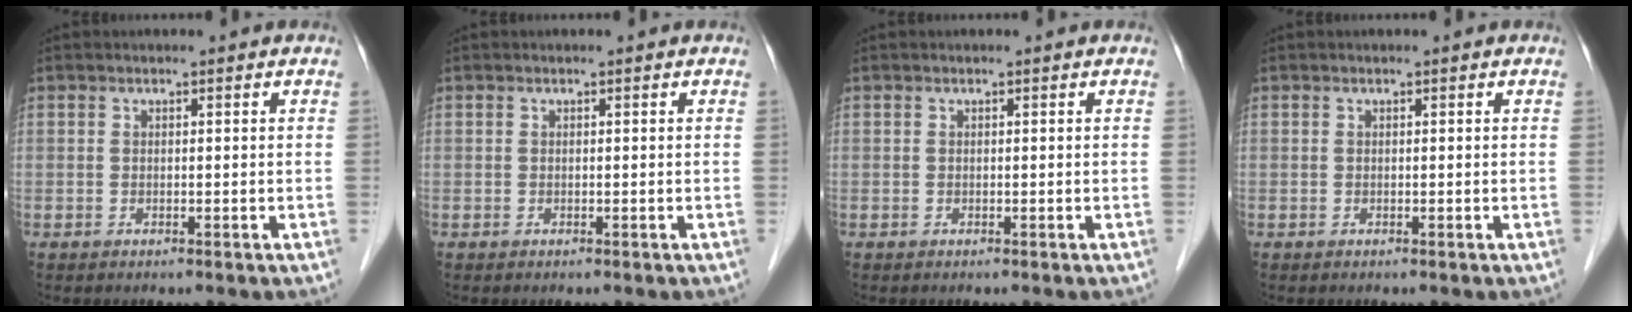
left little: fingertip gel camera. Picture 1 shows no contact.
{"total": 0.0}
{"total": 0.0}
{"total": 0.0}